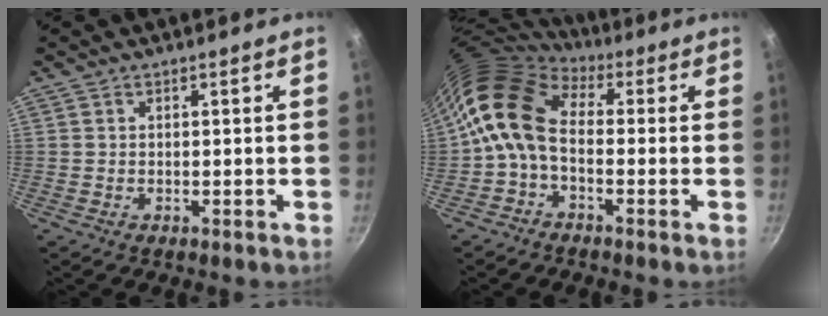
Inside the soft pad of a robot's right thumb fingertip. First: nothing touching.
{"total": 11.3, "force": [-0.3, 7.5, 8.4], "torque": [-0.151, 0.028, -0.027]}